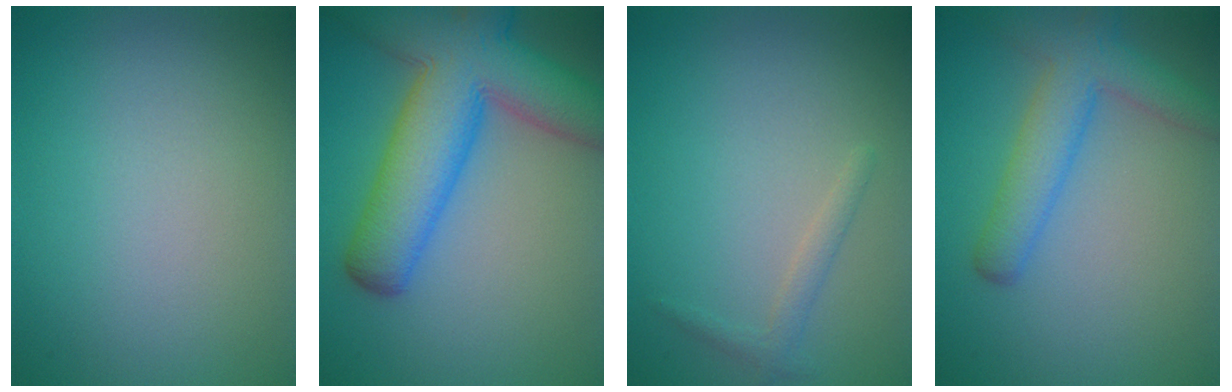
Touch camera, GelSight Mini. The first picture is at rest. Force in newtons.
{"total": 10.8, "press": 10.7, "slide": 0.8}
{"total": 1.3, "press": 1.3, "slide": 0.0}
{"total": 4.4, "press": 4.4, "slide": 0.3}